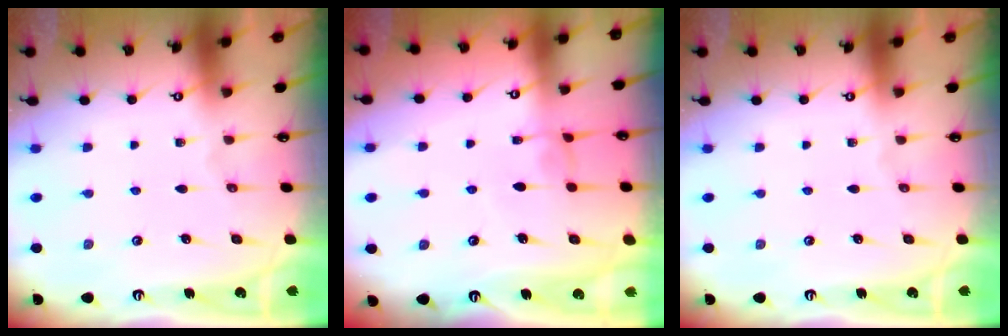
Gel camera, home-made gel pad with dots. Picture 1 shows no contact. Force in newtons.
{"total": 1.0, "press": 0.7, "slide": 0.7}
{"total": 0.0}